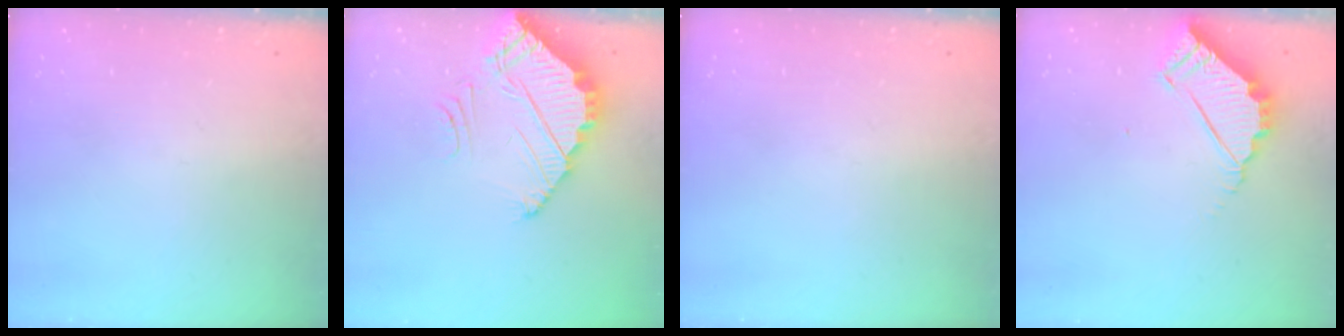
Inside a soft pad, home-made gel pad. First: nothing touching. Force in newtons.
{"total": 5.3, "press": 5.3, "slide": 0.2}
{"total": 0.0}
{"total": 4.9, "press": 4.8, "slide": 0.4}